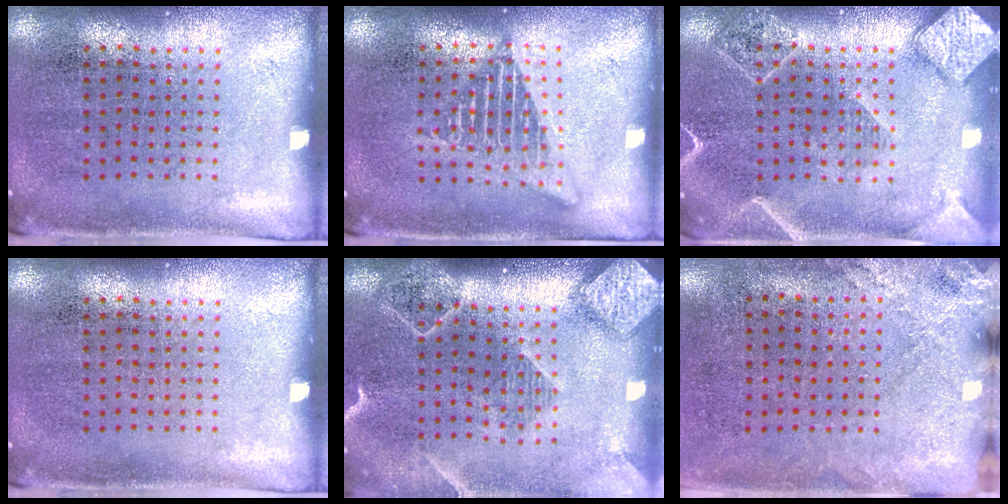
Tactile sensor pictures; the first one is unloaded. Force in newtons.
{"total": 2.6, "press": 2.6, "slide": 0.3}
{"total": 2.1, "press": 2.1, "slide": 0.2}
{"total": 0.0}
{"total": 2.5, "press": 2.0, "slide": 1.4}
{"total": 2.5, "press": 2.1, "slide": 1.4}